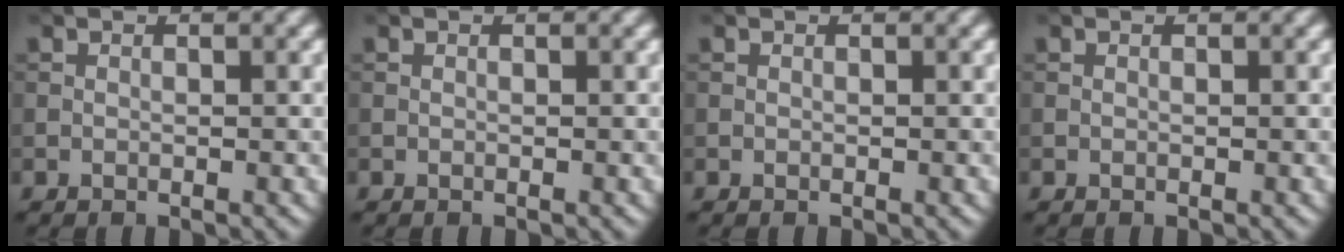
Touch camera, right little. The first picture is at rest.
{"total": 0.0}
{"total": 0.0}
{"total": 0.0}